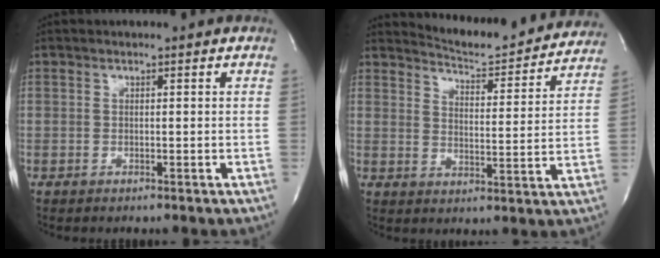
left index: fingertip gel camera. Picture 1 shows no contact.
{"total": 13.7, "force": [13.4, 1.8, 2.2], "torque": [-0.029, -0.026, 0.167]}